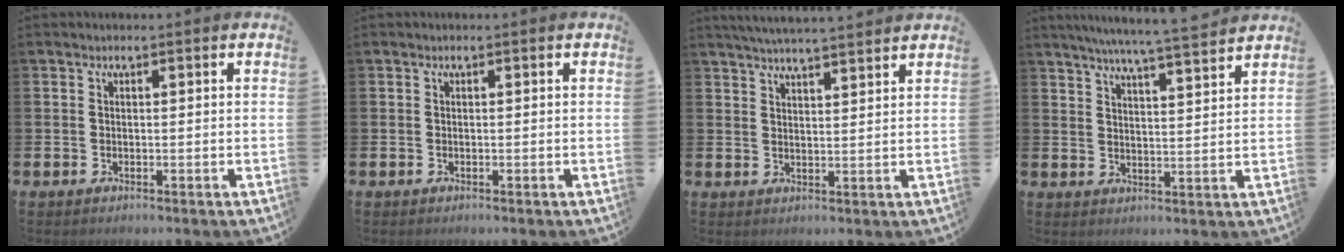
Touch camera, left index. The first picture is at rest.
{"total": 0.0}
{"total": 4.4, "force": [4.3, -0.3, 0.6], "torque": [-0.021, -0.020, 0.078]}
{"total": 6.4, "force": [6.1, -0.6, 2.0], "torque": [-0.045, -0.042, 0.103]}